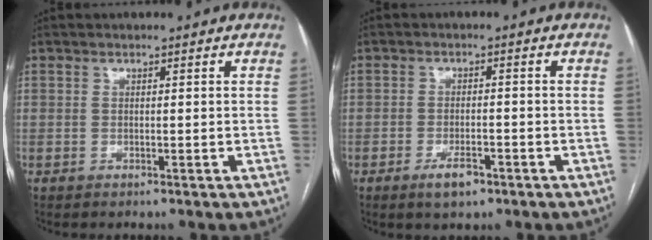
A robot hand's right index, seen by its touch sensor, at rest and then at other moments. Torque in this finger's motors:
{"motor_torque": [0.19, 0.15, 0.02, 0.00]}